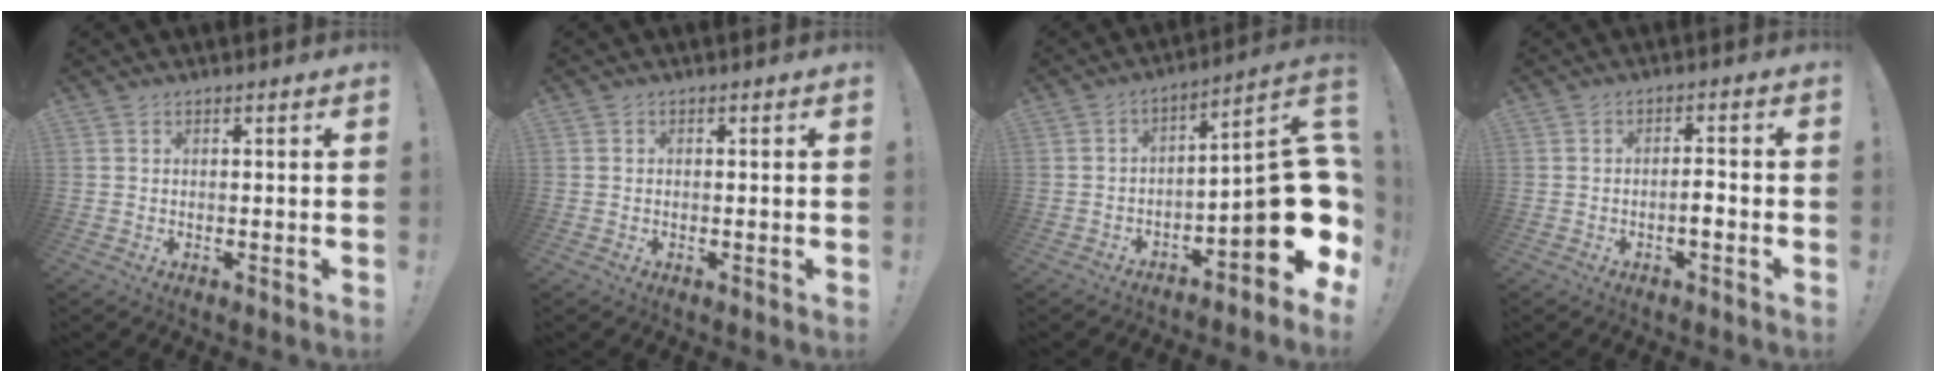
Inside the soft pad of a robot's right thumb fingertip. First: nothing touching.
{"total": 0.0}
{"total": 17.6, "force": [-3.7, 5.5, 16.3], "torque": [-0.213, 0.015, -0.053]}
{"total": 3.0, "force": [-1.2, 0.9, 2.6], "torque": [-0.042, 0.005, -0.021]}